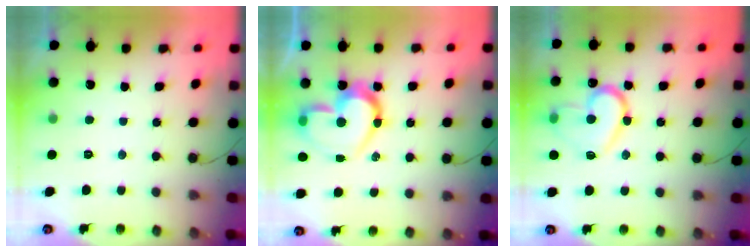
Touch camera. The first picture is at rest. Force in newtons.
{"total": 18.4, "press": 18.3, "slide": 1.4}
{"total": 15.5, "press": 15.4, "slide": 1.3}